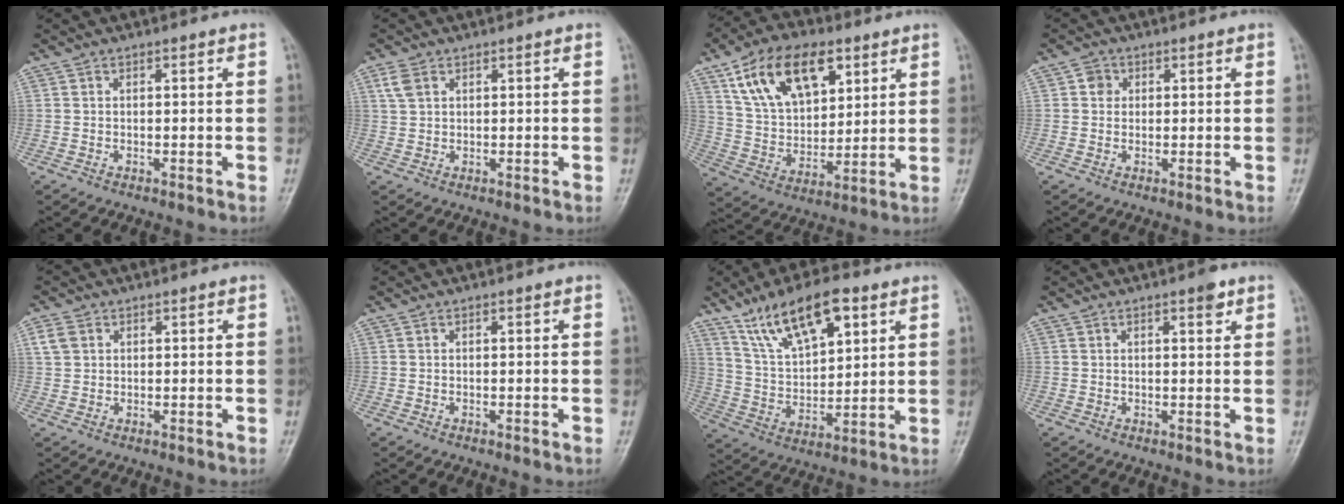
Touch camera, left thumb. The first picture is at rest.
{"total": 2.8, "force": [1.3, 1.9, 1.7], "torque": [-0.034, 0.006, 0.031]}
{"total": 17.8, "force": [8.8, 10.2, 11.7], "torque": [-0.164, -0.025, 0.164]}
{"total": 2.2, "force": [0.5, 2.0, 0.7], "torque": [0.001, 0.001, 0.002]}
{"total": 2.9, "force": [1.1, 2.3, 1.4], "torque": [-0.023, 0.005, 0.023]}
{"total": 0.0}
{"total": 14.9, "force": [8.7, 6.3, 10.3], "torque": [-0.152, -0.027, 0.162]}
{"total": 2.2, "force": [1.3, 0.6, 1.6], "torque": [-0.018, -0.005, 0.016]}